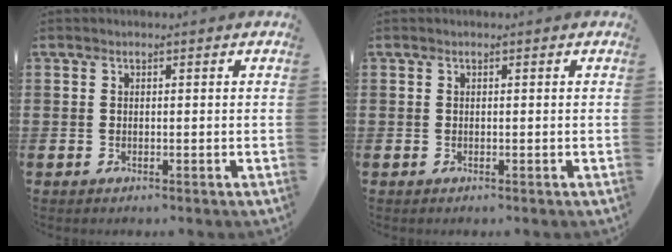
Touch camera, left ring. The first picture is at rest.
{"total": 0.0}